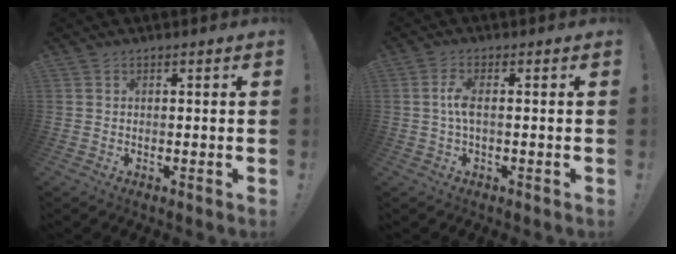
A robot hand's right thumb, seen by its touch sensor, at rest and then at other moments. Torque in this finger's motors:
{"motor_torque": [0.03, 0.03, 0.63, -1.29, 0.18]}